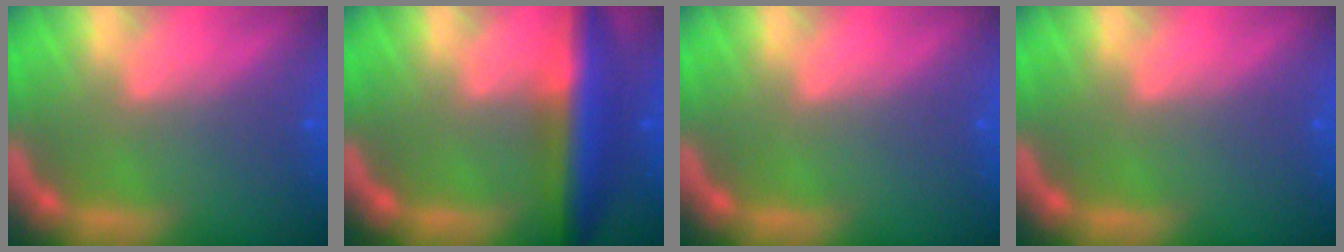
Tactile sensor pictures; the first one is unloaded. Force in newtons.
{"total": 7.5}
{"total": 0.0}
{"total": 0.0}